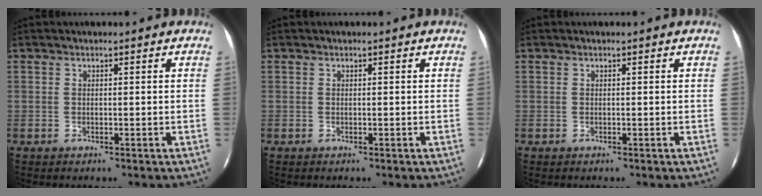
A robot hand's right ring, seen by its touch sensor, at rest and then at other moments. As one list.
[{"total": 0.0}, {"total": 0.0}]